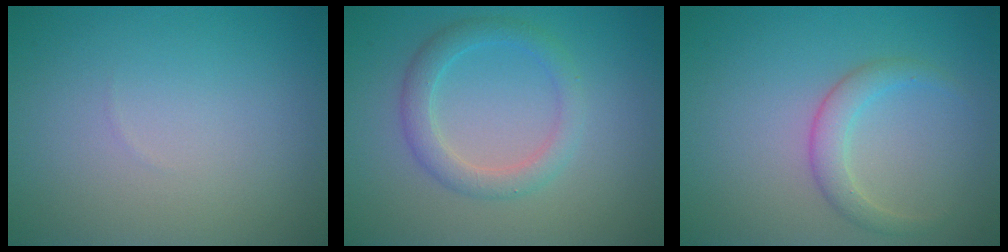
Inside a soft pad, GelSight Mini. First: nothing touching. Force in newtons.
{"total": 2.8, "press": 2.8, "slide": 0.1}
{"total": 2.3, "press": 2.3, "slide": 0.1}